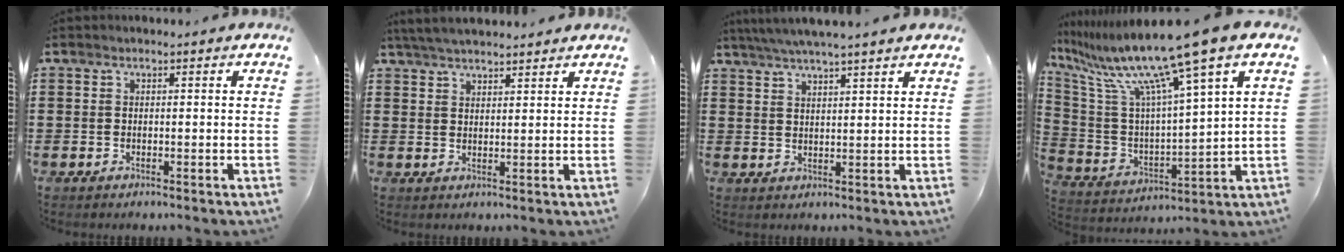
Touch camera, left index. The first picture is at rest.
{"total": 3.8, "force": [3.6, 0.2, 1.2], "torque": [-0.032, -0.003, 0.068]}
{"total": 3.8, "force": [3.5, -0.6, 1.4], "torque": [-0.038, -0.009, 0.061]}
{"total": 13.4, "force": [10.1, -0.5, 8.9], "torque": [-0.210, -0.065, 0.159]}